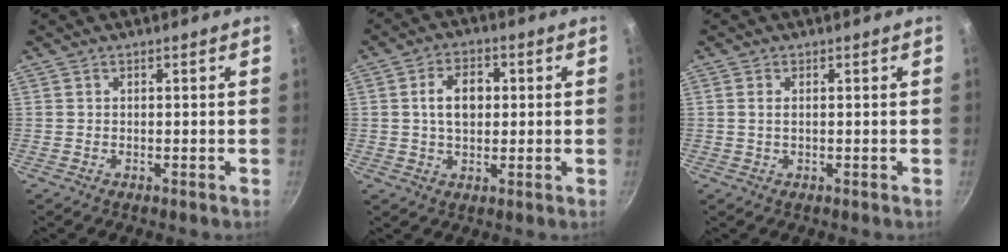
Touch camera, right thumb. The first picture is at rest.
{"total": 7.1, "force": [0.9, 4.8, 5.2], "torque": [-0.067, 0.008, 0.011]}
{"total": 1.0, "force": [0.2, 0.5, 0.9], "torque": [-0.018, 0.000, 0.003]}